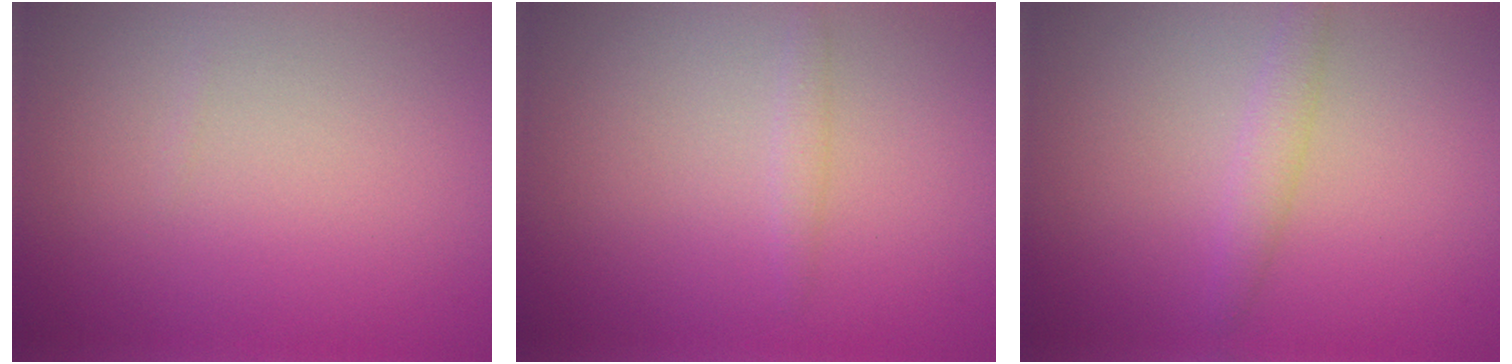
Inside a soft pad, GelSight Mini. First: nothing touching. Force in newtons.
{"total": 0.9, "press": 0.9, "slide": 0.1}
{"total": 1.6, "press": 1.6, "slide": 0.0}